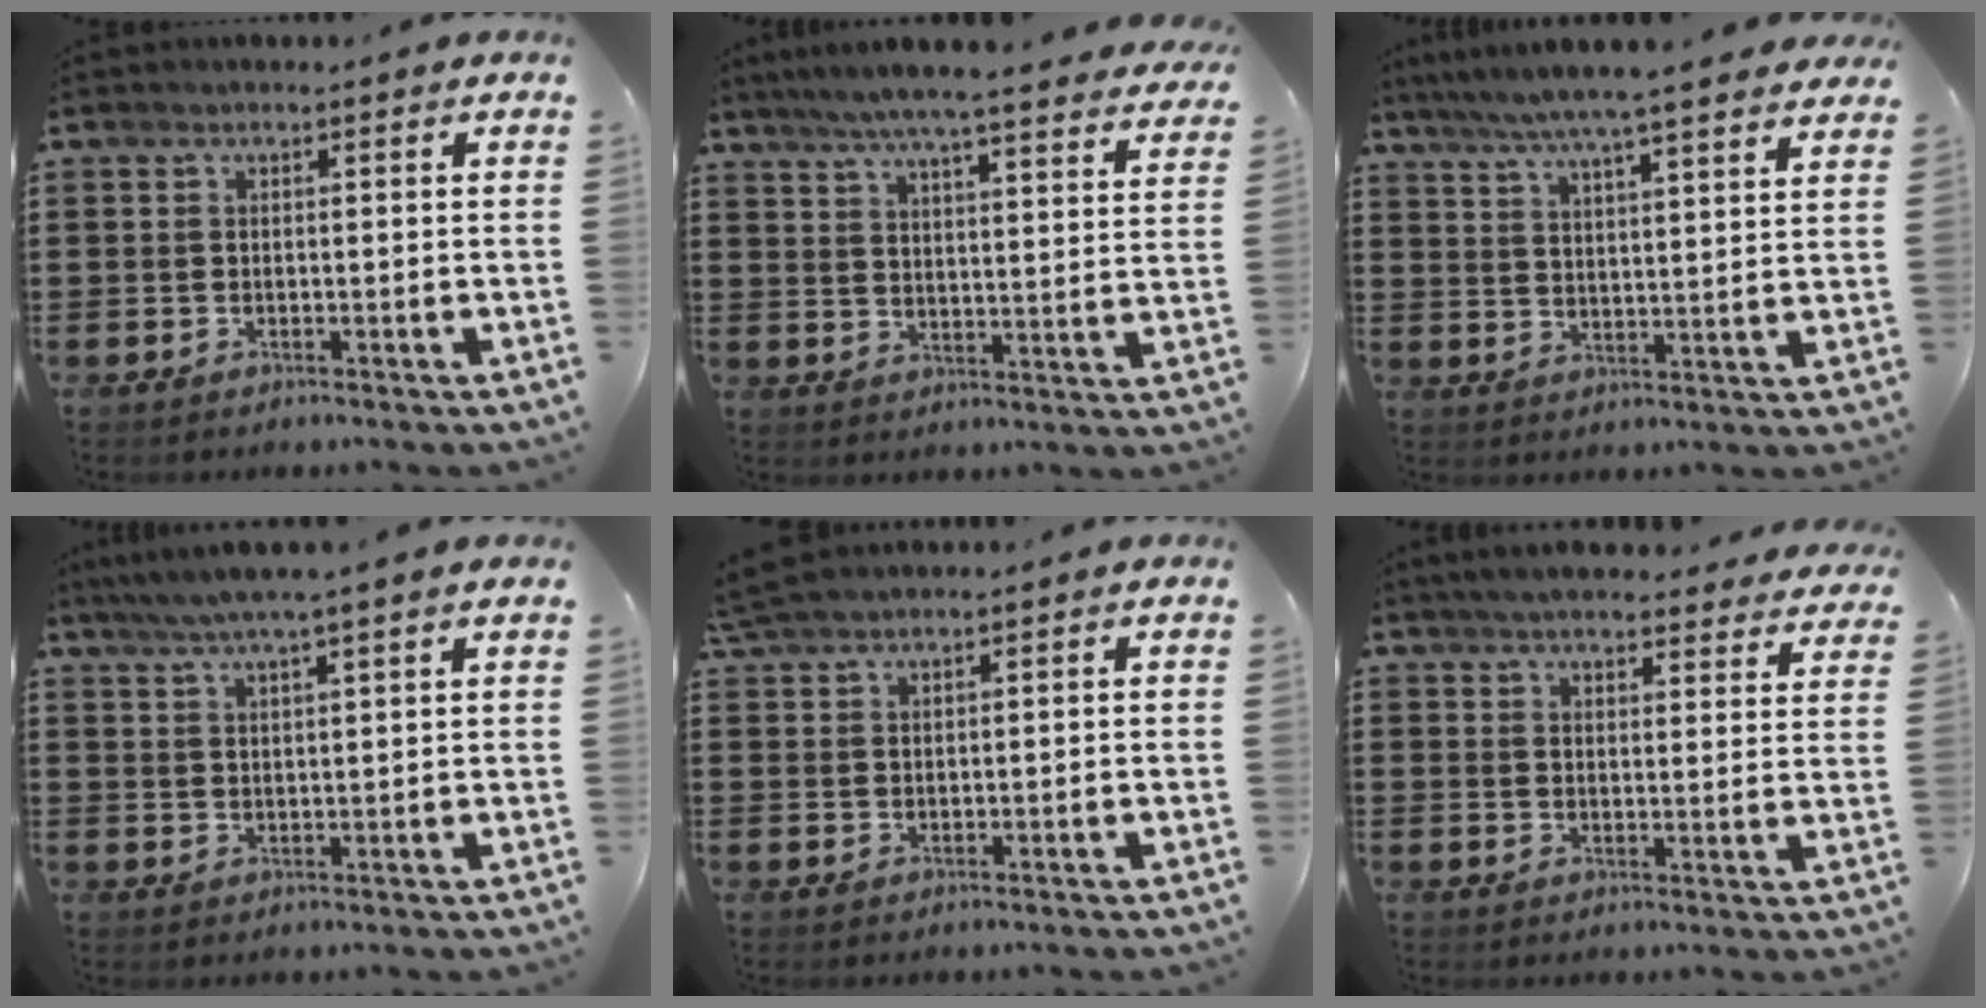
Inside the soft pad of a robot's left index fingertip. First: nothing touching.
{"total": 5.9, "force": [5.3, -0.5, 2.6], "torque": [-0.072, -0.033, 0.089]}
{"total": 6.2, "force": [5.5, -0.3, 2.9], "torque": [-0.076, -0.027, 0.094]}
{"total": 4.0, "force": [3.2, -0.5, 2.2], "torque": [-0.052, -0.006, 0.057]}
{"total": 2.6, "force": [2.3, 0.2, 1.2], "torque": [-0.030, 0.004, 0.046]}
{"total": 5.1, "force": [4.8, 0.3, 1.4], "torque": [-0.045, -0.019, 0.088]}